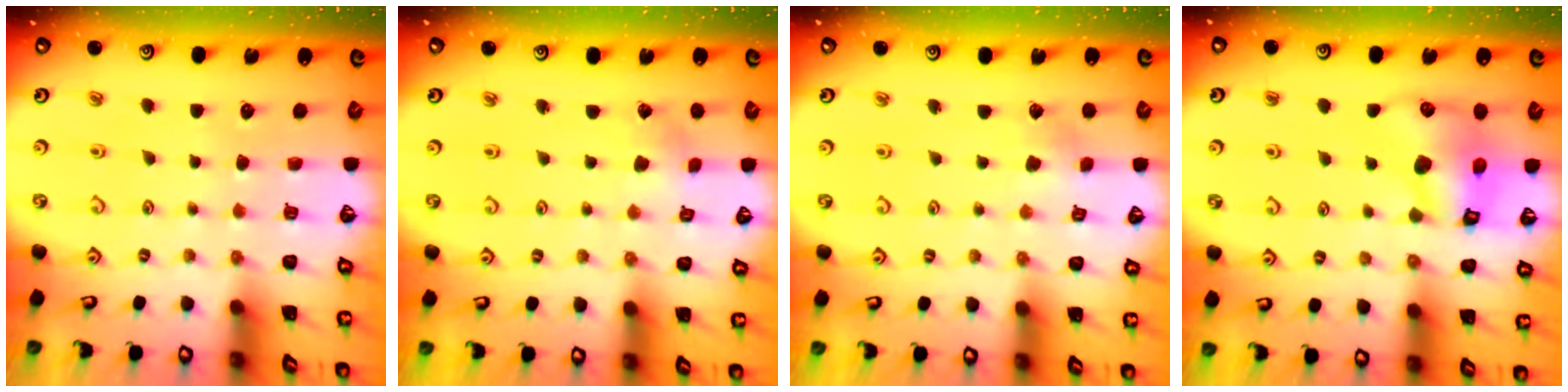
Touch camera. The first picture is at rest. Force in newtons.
{"total": 1.3, "press": 1.3, "slide": 0.2}
{"total": 2.8, "press": 2.7, "slide": 0.5}
{"total": 12.9, "press": 12.8, "slide": 2.1}